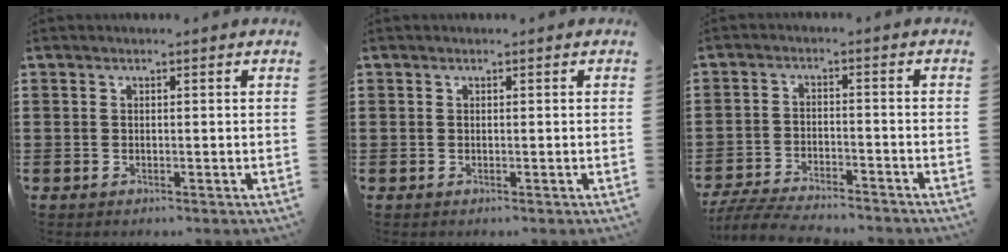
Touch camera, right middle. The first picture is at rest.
{"total": 0.0}
{"total": 5.5, "force": [-5.3, 0.4, 1.5], "torque": [-0.040, -0.004, -0.107]}